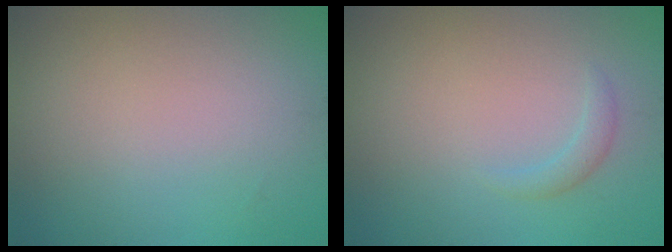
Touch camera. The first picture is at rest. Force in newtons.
{"total": 1.1, "press": 1.1, "slide": 0.1}